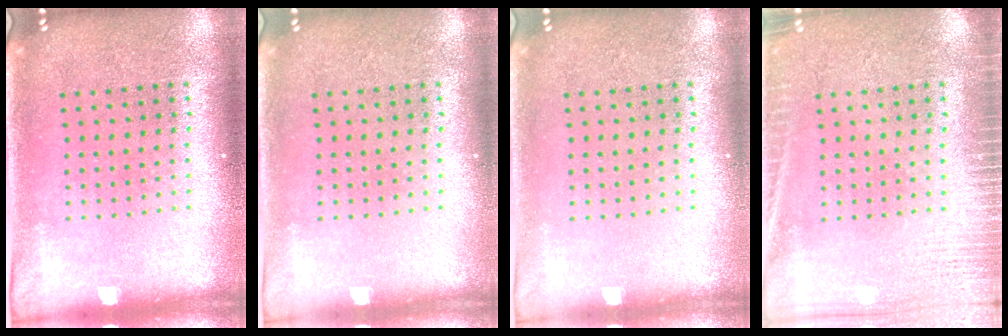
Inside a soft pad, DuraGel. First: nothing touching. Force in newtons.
{"total": 0.0}
{"total": 0.0}
{"total": 2.9, "press": 2.9, "slide": 0.4}